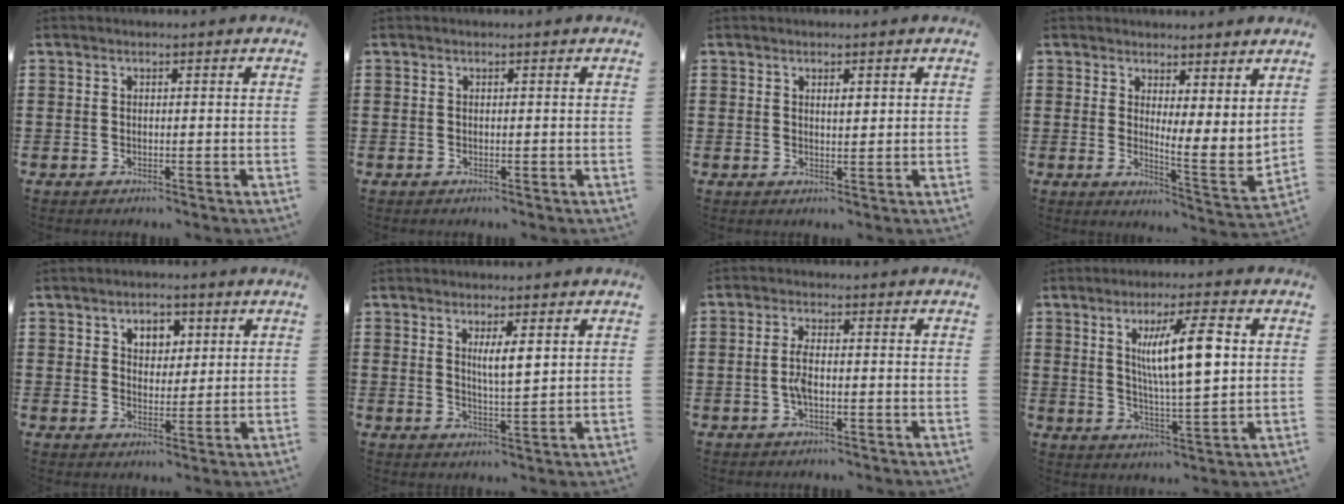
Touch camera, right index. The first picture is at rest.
{"total": 0.0}
{"total": 1.4, "force": [0.6, 0.5, 1.2], "torque": [-0.016, 0.002, 0.007]}
{"total": 4.9, "force": [3.5, 1.2, 3.2], "torque": [-0.051, -0.035, 0.061]}
{"total": 4.0, "force": [1.8, 2.9, 2.2], "torque": [-0.045, 0.011, 0.028]}
{"total": 3.8, "force": [1.4, 0.7, 3.5], "torque": [-0.064, 0.001, 0.020]}
{"total": 3.5, "force": [-0.8, 1.0, 3.3], "torque": [-0.075, -0.002, -0.020]}
{"total": 10.5, "force": [2.7, 2.2, 9.9], "torque": [-0.185, 0.004, 0.041]}